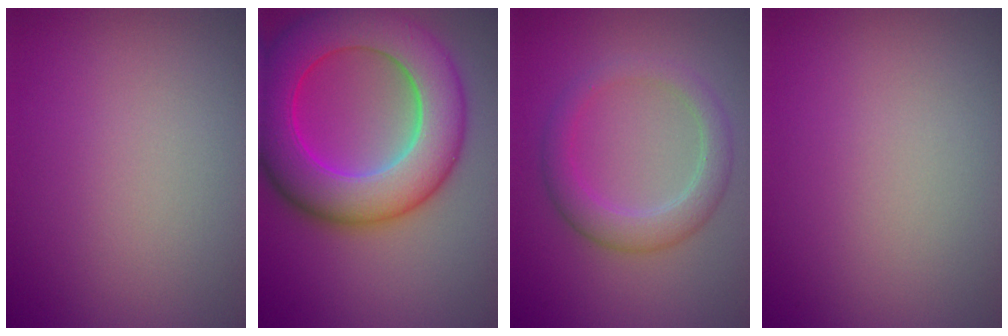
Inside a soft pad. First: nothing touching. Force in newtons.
{"total": 11.0, "press": 11.0, "slide": 0.5}
{"total": 3.5, "press": 3.4, "slide": 0.3}
{"total": 0.0}